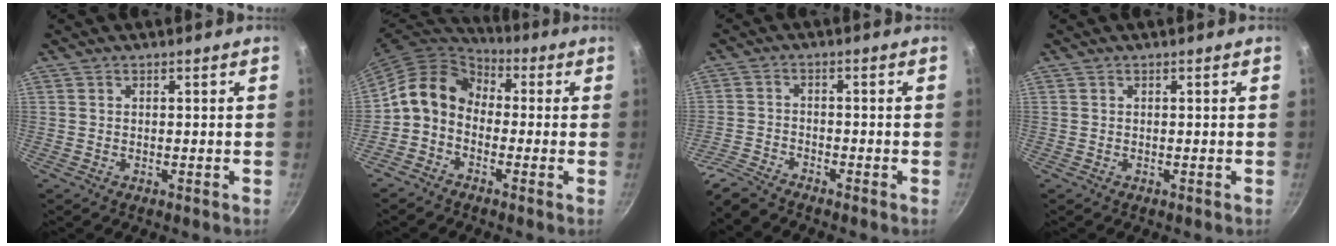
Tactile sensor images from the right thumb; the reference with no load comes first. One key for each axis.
{"total": 11.0, "fx": -1.0, "fy": 8.5, "fz": 6.9, "tx": -0.107, "ty": 0.045, "tz": -0.047}
{"total": 4.2, "fx": -4.1, "fy": 0.4, "fz": 0.9, "tx": -0.029, "ty": 0.020, "tz": -0.092}
{"total": 0.0}